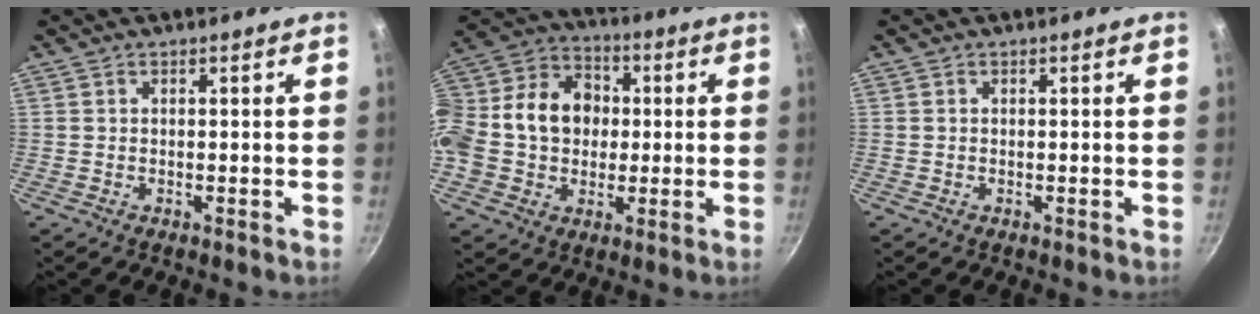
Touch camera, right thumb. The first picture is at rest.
{"total": 21.8, "force": [-0.6, 18.5, 11.4], "torque": [-0.216, 0.053, -0.016]}
{"total": 0.0}